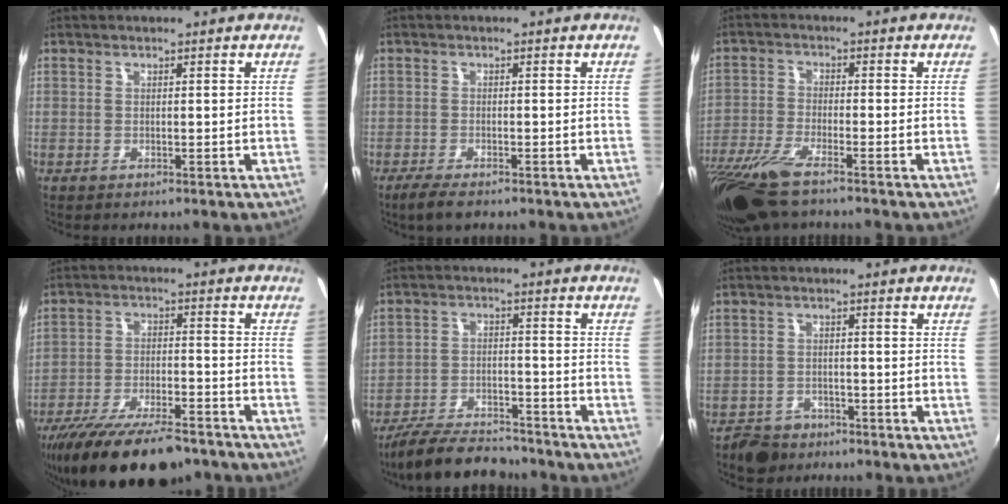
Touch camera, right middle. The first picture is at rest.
{"total": 3.6, "force": [-2.7, 1.0, 2.2], "torque": [-0.058, -0.012, -0.052]}
{"total": 11.8, "force": [-9.0, 2.3, 7.3], "torque": [-0.169, -0.044, -0.174]}
{"total": 19.5, "force": [-15.4, 5.9, 10.5], "torque": [-0.205, -0.037, -0.238]}
{"total": 13.2, "force": [-11.6, 4.0, 5.1], "torque": [-0.126, -0.008, -0.184]}
{"total": 6.5, "force": [-4.9, 3.9, 1.7], "torque": [-0.055, 0.004, -0.079]}